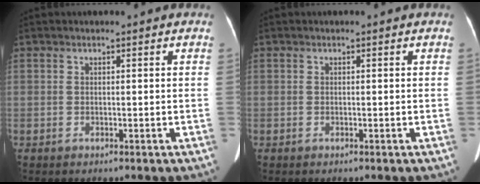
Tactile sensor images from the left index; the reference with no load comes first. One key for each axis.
{"total": 0.0}